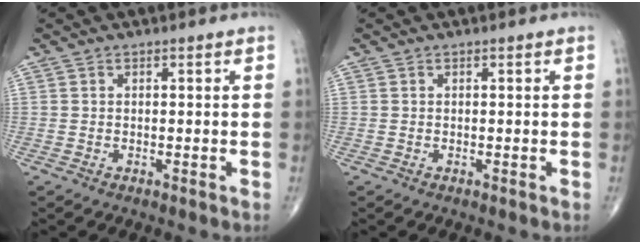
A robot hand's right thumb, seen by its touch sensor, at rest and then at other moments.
{"total": 0.0}